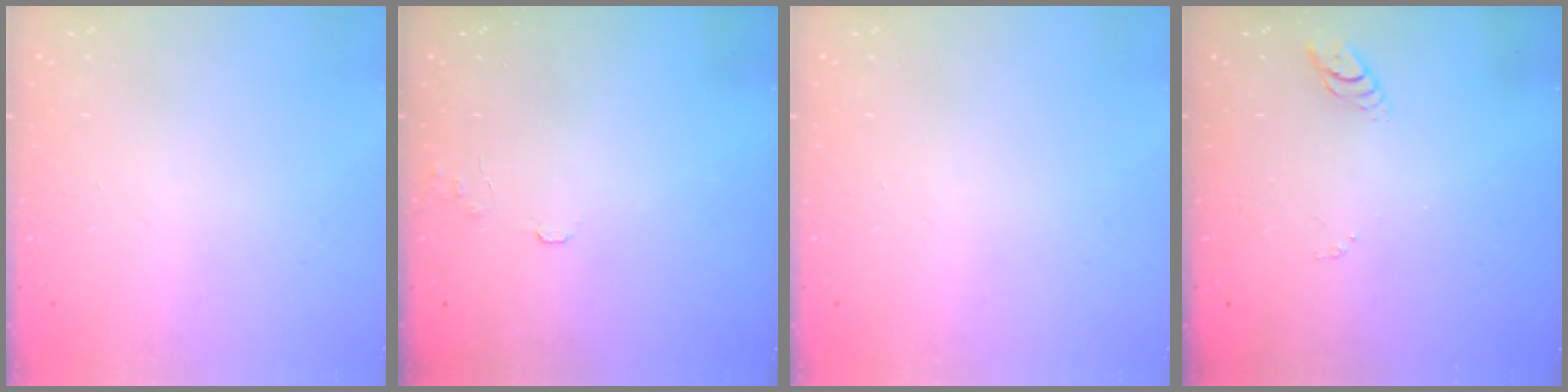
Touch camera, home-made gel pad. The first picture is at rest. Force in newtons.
{"total": 4.4, "press": 4.4, "slide": 0.4}
{"total": 0.0}
{"total": 4.1, "press": 4.0, "slide": 0.4}